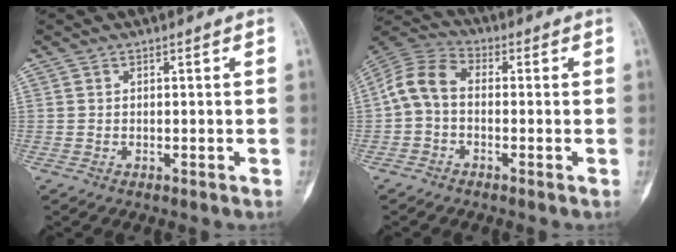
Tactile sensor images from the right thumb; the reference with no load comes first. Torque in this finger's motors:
{"motor_torque": [0.08, 0.09, 0.08, -0.08, 0.02]}